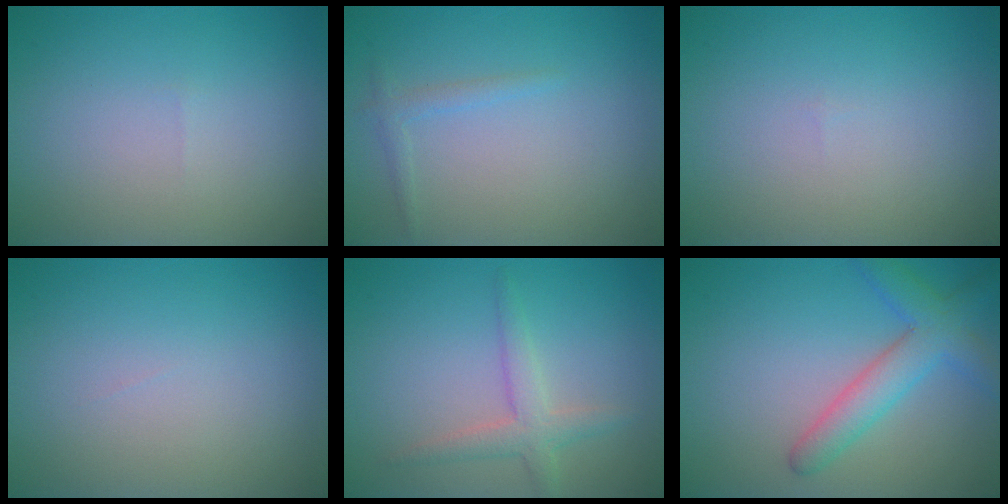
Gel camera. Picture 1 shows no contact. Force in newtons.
{"total": 1.1, "press": 1.1, "slide": 0.0}
{"total": 0.0}
{"total": 0.0}
{"total": 2.5, "press": 2.5, "slide": 0.2}
{"total": 4.2, "press": 4.2, "slide": 0.2}